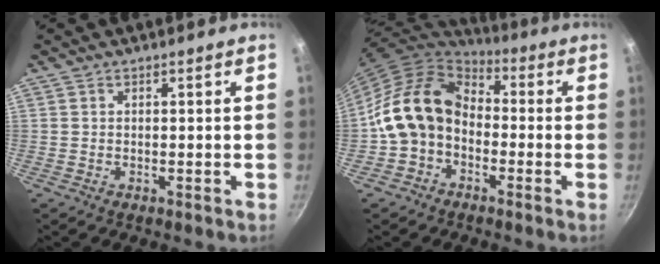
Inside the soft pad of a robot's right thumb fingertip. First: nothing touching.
{"total": 14.1, "force": [-2.2, 10.9, 8.8], "torque": [-0.130, 0.049, -0.059]}